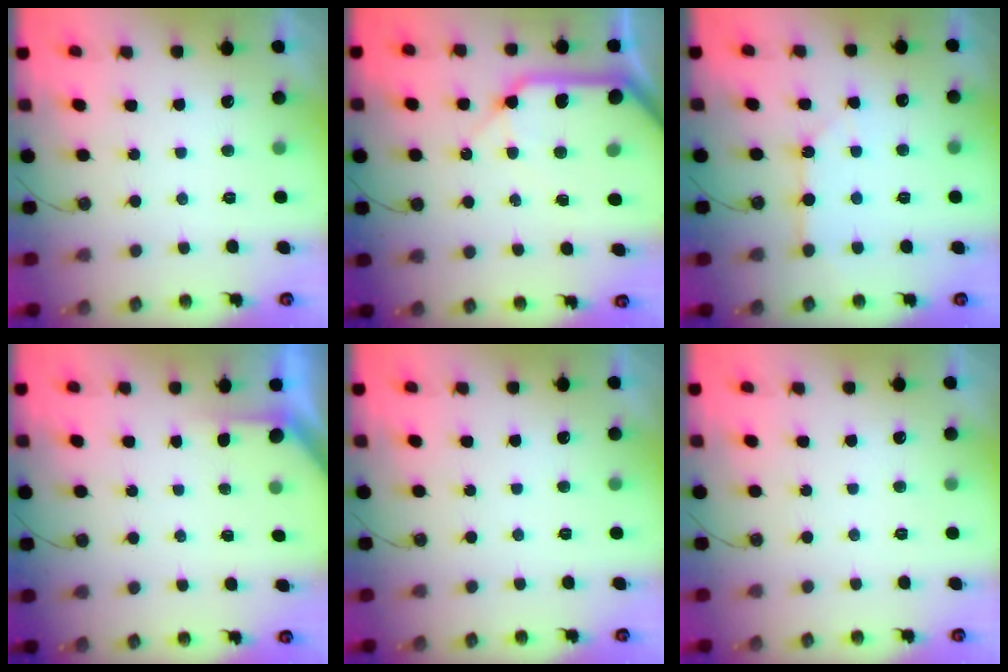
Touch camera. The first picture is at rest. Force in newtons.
{"total": 15.5, "press": 15.3, "slide": 2.2}
{"total": 3.7, "press": 3.7, "slide": 0.3}
{"total": 1.5, "press": 1.5, "slide": 0.1}
{"total": 0.0}
{"total": 0.0}